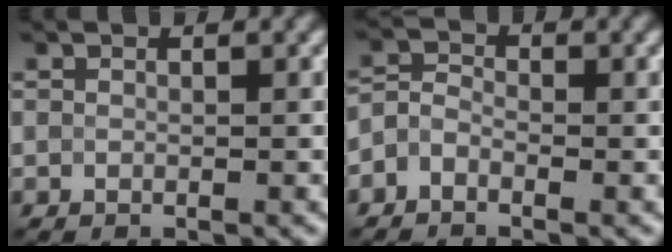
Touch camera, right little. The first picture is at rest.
{"total": 1.9, "force": [-1.1, 1.2, 1.0], "torque": [-0.018, 0.005, -0.033]}